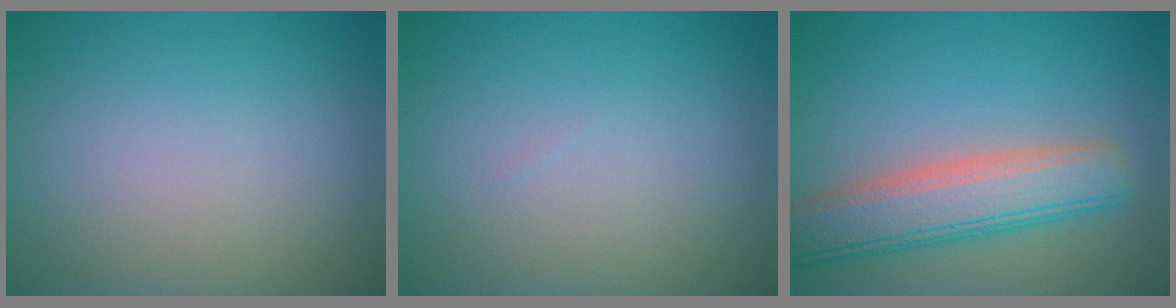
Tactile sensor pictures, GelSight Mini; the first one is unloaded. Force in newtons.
{"total": 0.0}
{"total": 6.7, "press": 6.6, "slide": 0.6}